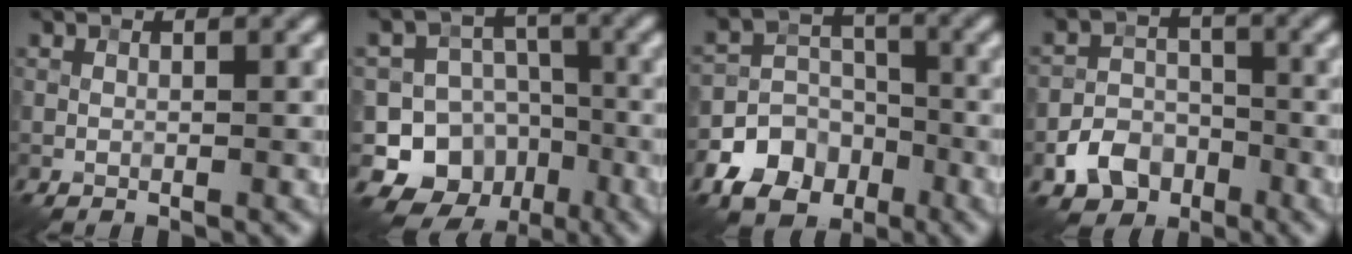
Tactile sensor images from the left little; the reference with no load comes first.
{"total": 10.7, "force": [-4.5, 9.2, 2.8], "torque": [-0.025, -0.006, -0.090]}
{"total": 6.9, "force": [-3.8, 5.1, 2.6], "torque": [-0.029, 0.004, -0.082]}
{"total": 4.4, "force": [-2.4, 3.3, 1.7], "torque": [-0.028, -0.003, -0.042]}